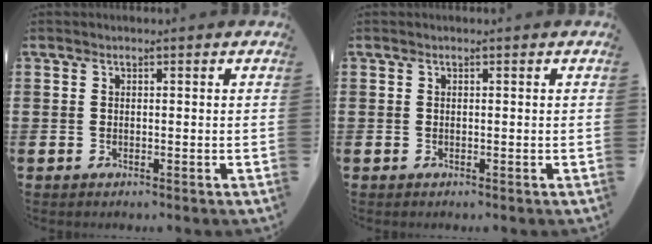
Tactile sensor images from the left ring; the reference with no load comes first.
{"total": 0.0}